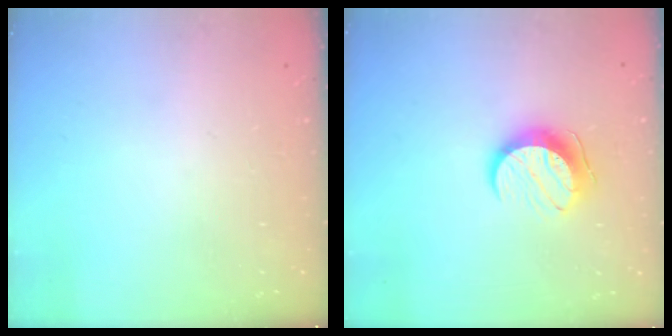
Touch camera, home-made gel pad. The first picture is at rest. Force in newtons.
{"total": 10.0, "press": 10.0, "slide": 0.3}